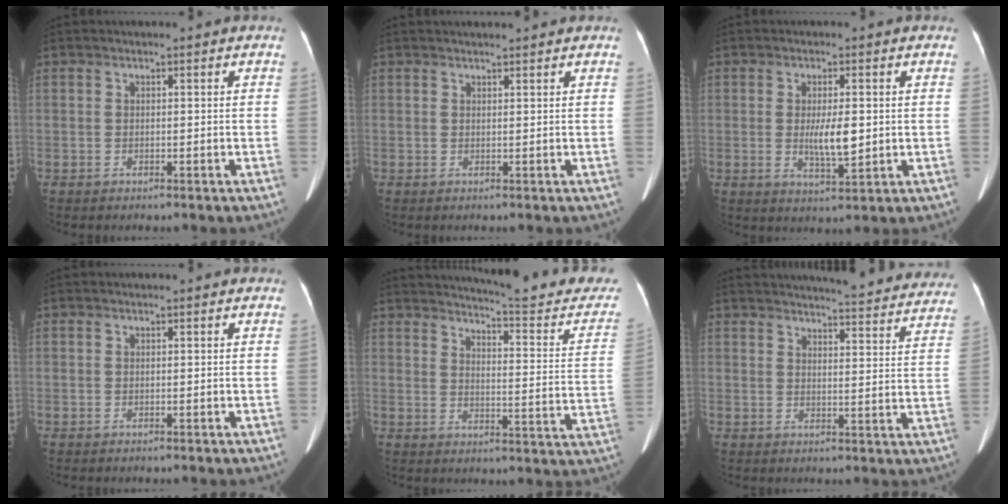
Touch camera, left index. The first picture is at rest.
{"total": 3.0, "force": [2.8, 0.2, 1.1], "torque": [-0.014, 0.020, 0.037]}
{"total": 5.1, "force": [-0.1, 1.3, 5.0], "torque": [-0.091, -0.011, 0.000]}
{"total": 0.0}
{"total": 19.2, "force": [18.2, 1.4, 6.1], "torque": [-0.078, -0.088, 0.206]}
{"total": 21.2, "force": [20.1, 2.4, 6.3], "torque": [-0.071, -0.062, 0.221]}